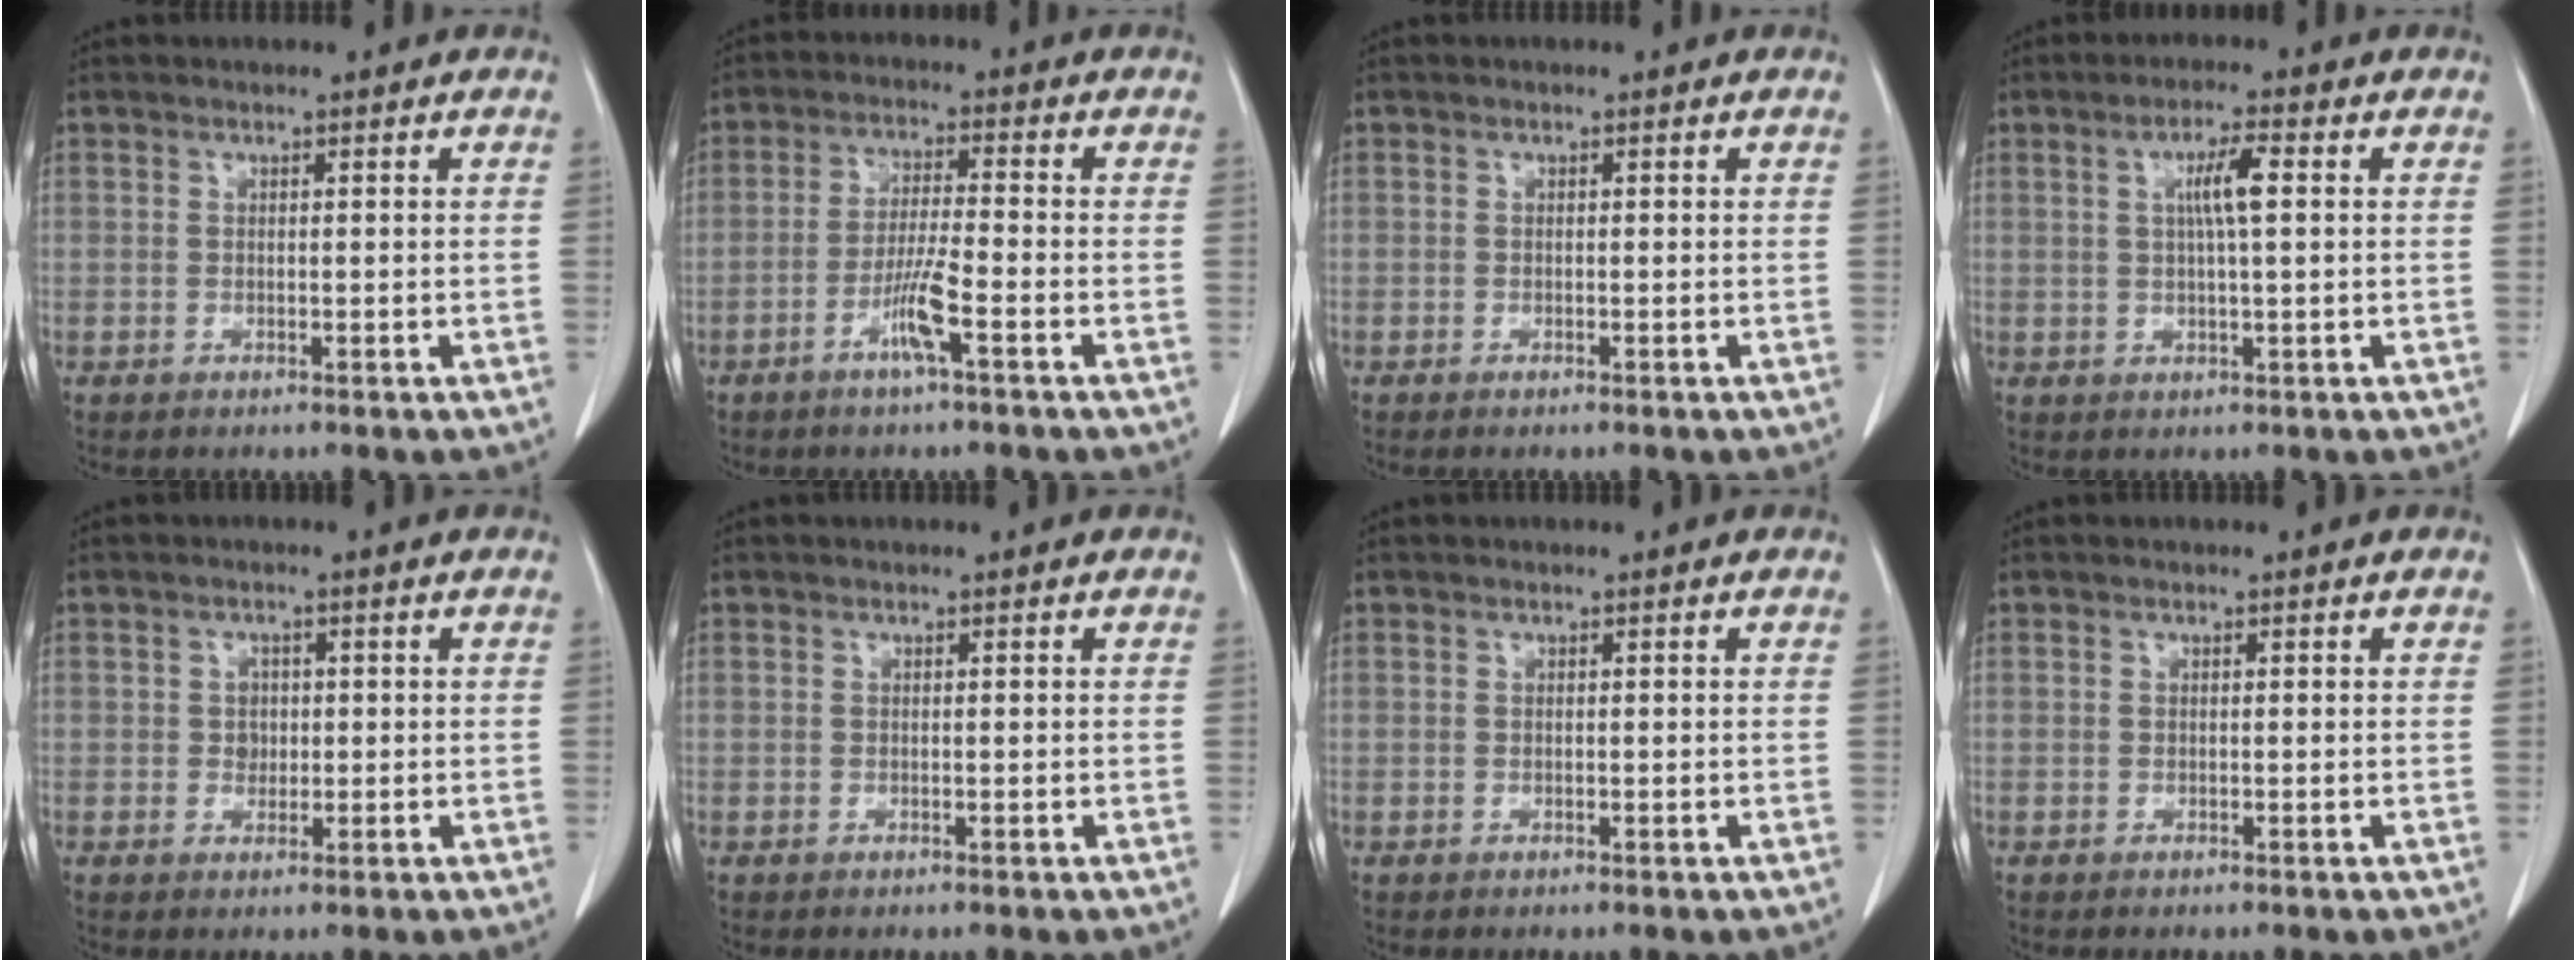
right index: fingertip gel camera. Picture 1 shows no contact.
{"total": 5.6, "force": [-2.7, -0.2, 4.9], "torque": [-0.097, -0.005, -0.055]}
{"total": 0.6, "force": [-0.5, 0.1, 0.3], "torque": [-0.009, -0.002, -0.008]}
{"total": 4.6, "force": [1.0, 0.2, 4.5], "torque": [-0.081, 0.003, 0.017]}
{"total": 1.9, "force": [0.1, 1.7, 0.9], "torque": [-0.013, 0.003, 0.003]}
{"total": 0.0}
{"total": 0.0}
{"total": 0.0}